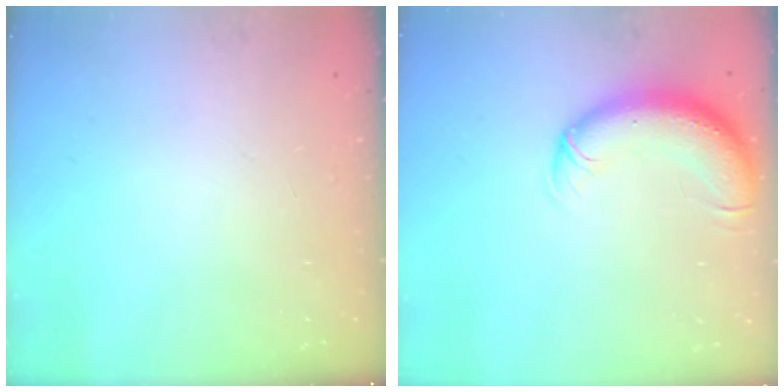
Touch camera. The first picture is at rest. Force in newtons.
{"total": 11.2, "press": 10.8, "slide": 2.9}